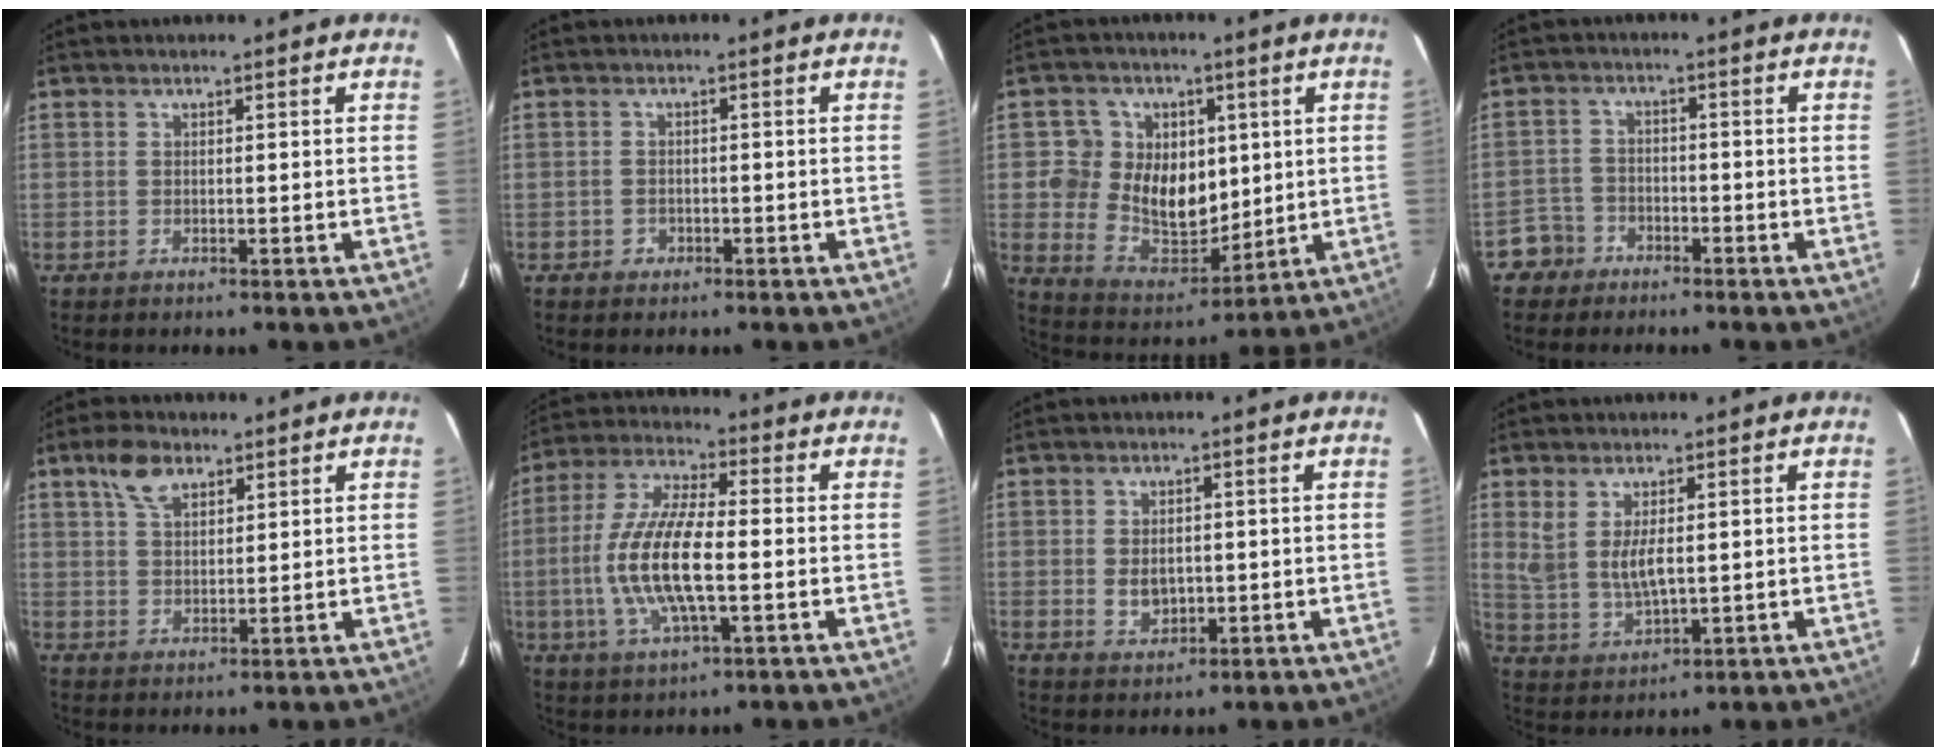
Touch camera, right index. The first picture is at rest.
{"total": 2.0, "force": [-1.2, 1.6, 0.2], "torque": [-0.006, 0.002, -0.016]}
{"total": 13.2, "force": [2.7, 11.4, 6.1], "torque": [-0.127, -0.003, 0.058]}
{"total": 4.8, "force": [-3.2, 3.6, -0.2], "torque": [-0.002, 0.018, -0.064]}
{"total": 5.8, "force": [3.5, 3.0, 3.5], "torque": [-0.065, 0.014, 0.067]}
{"total": 14.5, "force": [-2.0, 4.5, 13.6], "torque": [-0.283, 0.000, -0.041]}
{"total": 4.2, "force": [-0.2, 3.1, 2.9], "torque": [-0.051, -0.003, 0.002]}
{"total": 6.8, "force": [1.3, 3.0, 5.9], "torque": [-0.113, -0.012, 0.041]}